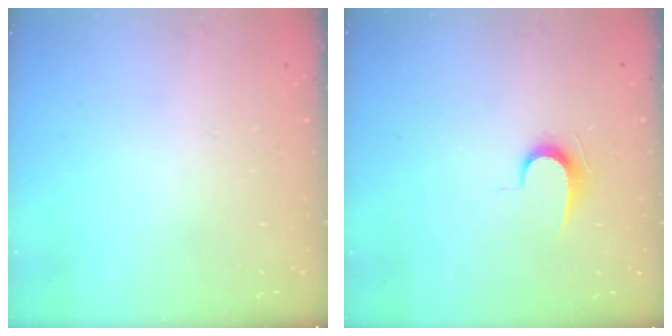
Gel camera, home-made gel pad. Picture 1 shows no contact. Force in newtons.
{"total": 6.1, "press": 6.0, "slide": 0.6}